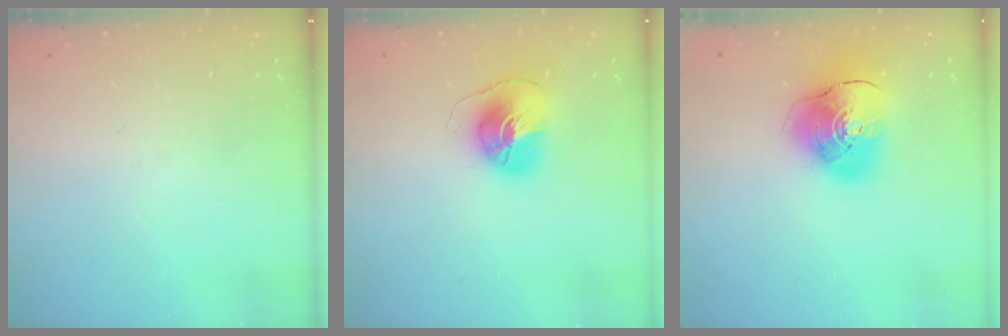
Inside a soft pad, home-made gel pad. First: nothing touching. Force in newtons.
{"total": 8.5, "press": 8.5, "slide": 0.2}
{"total": 14.4, "press": 14.2, "slide": 2.1}